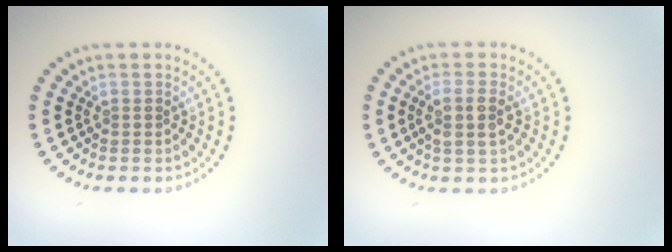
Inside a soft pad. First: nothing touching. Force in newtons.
{"total": 2.5, "press": 2.2, "slide": 1.2}